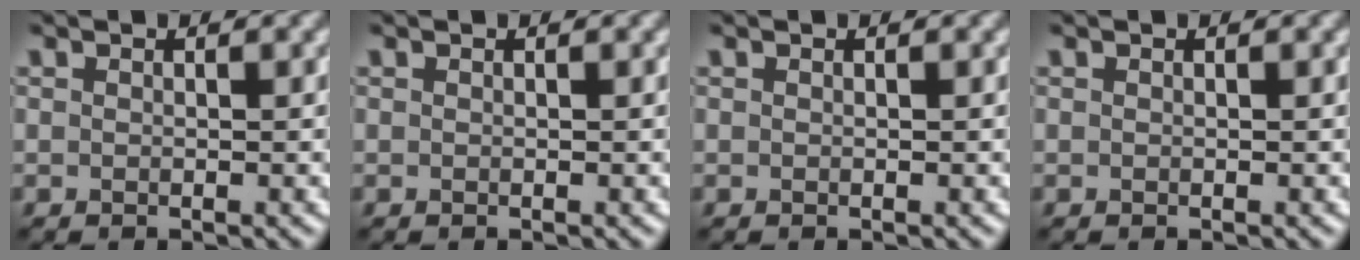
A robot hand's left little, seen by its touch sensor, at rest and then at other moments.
{"total": 0.0}
{"total": 0.0}
{"total": 0.0}